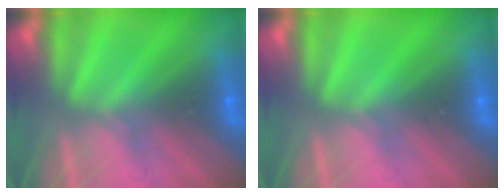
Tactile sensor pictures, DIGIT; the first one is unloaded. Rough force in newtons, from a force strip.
{"total": 0.0}